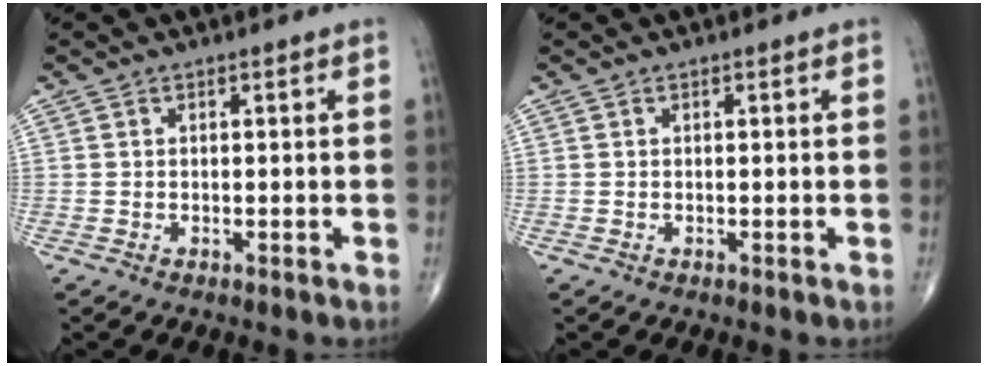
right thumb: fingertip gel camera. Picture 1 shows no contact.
{"total": 0.0}